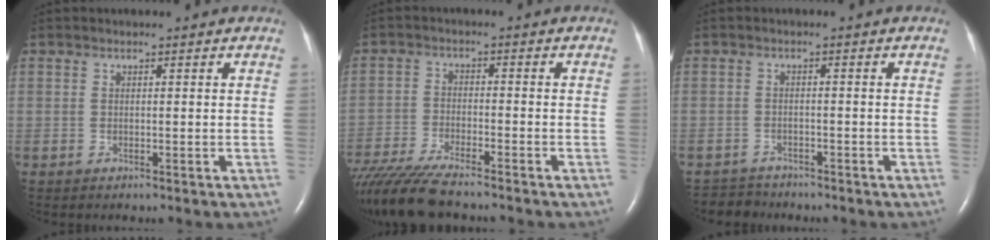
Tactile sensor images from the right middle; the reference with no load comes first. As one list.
[{"total": 11.0, "force": [-9.5, 0.9, 5.6], "torque": [-0.102, -0.032, -0.162]}, {"total": 3.3, "force": [-3.0, 0.8, -1.0], "torque": [0.011, -0.009, -0.053]}]